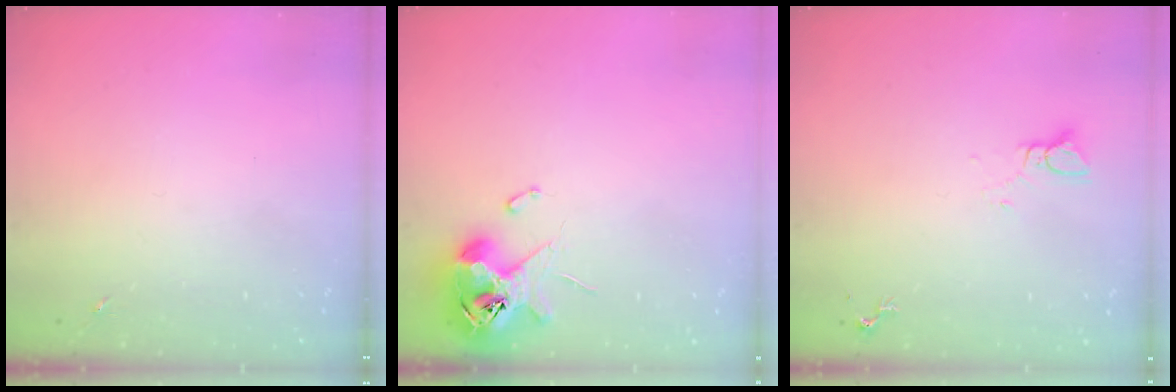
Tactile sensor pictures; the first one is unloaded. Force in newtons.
{"total": 11.8, "press": 11.6, "slide": 1.9}
{"total": 3.0, "press": 3.0, "slide": 0.2}